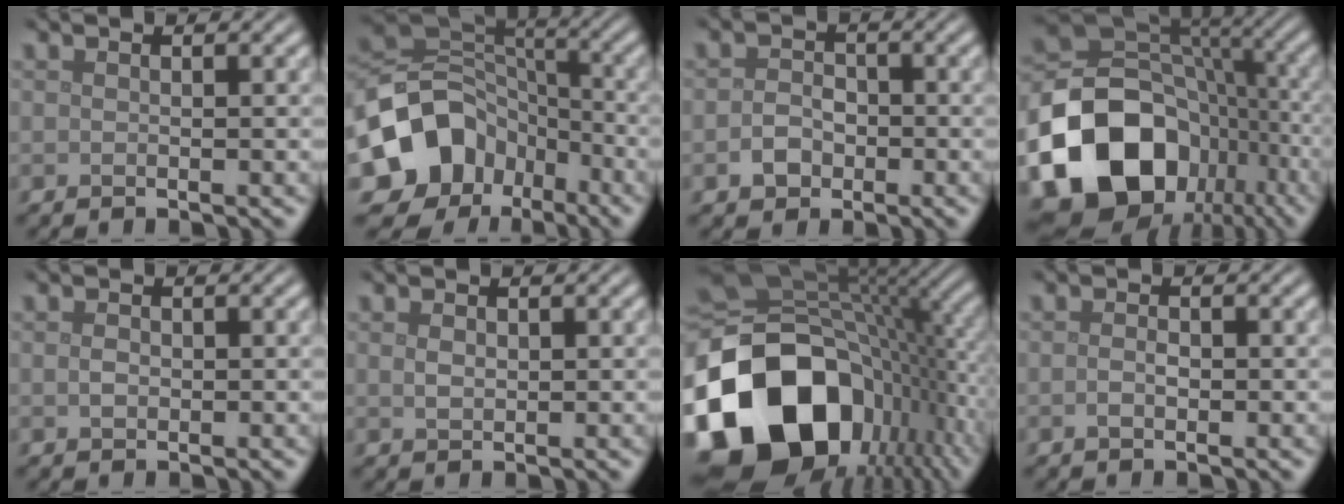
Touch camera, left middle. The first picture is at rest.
{"total": 10.2, "force": [-4.9, 7.9, 4.1], "torque": [-0.071, 0.002, -0.101]}
{"total": 2.2, "force": [-0.9, 1.8, 1.0], "torque": [-0.017, 0.000, -0.021]}
{"total": 16.6, "force": [-7.0, 12.4, 8.5], "torque": [-0.168, -0.021, -0.121]}
{"total": 0.9, "force": [0.0, 0.7, 0.6], "torque": [-0.013, -0.002, -0.002]}
{"total": 1.1, "force": [0.3, 0.8, 0.7], "torque": [-0.018, -0.001, 0.007]}
{"total": 19.5, "force": [-6.2, 13.5, 12.7], "torque": [-0.279, -0.037, -0.101]}
{"total": 1.0, "force": [-0.3, 0.6, 0.8], "torque": [-0.018, 0.000, -0.008]}